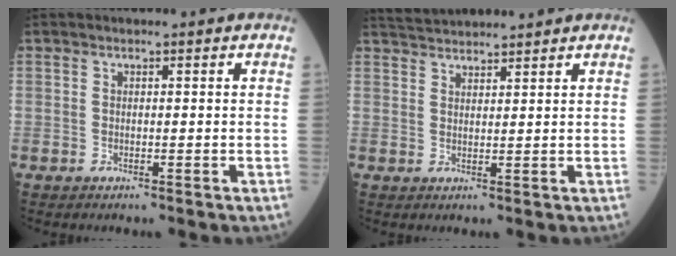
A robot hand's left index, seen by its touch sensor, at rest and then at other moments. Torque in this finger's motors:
{"motor_torque": [1.00, -1.14, 0.14, 0.08]}